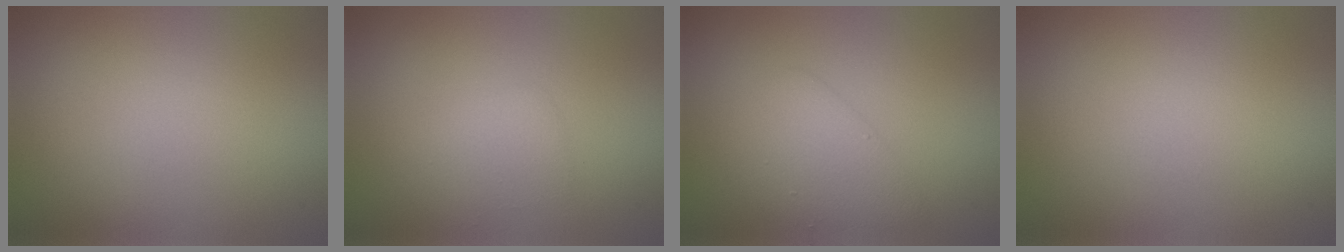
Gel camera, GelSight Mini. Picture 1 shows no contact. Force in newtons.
{"total": 1.6, "press": 1.6, "slide": 0.0}
{"total": 2.8, "press": 2.8, "slide": 0.1}
{"total": 0.0}